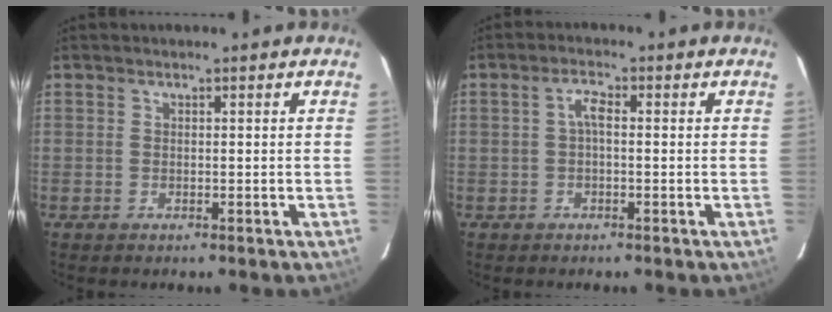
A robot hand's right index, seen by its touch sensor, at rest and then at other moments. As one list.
[{"total": 2.2, "force": [-0.1, 0.8, 2.1], "torque": [-0.044, 0.010, -0.002]}]